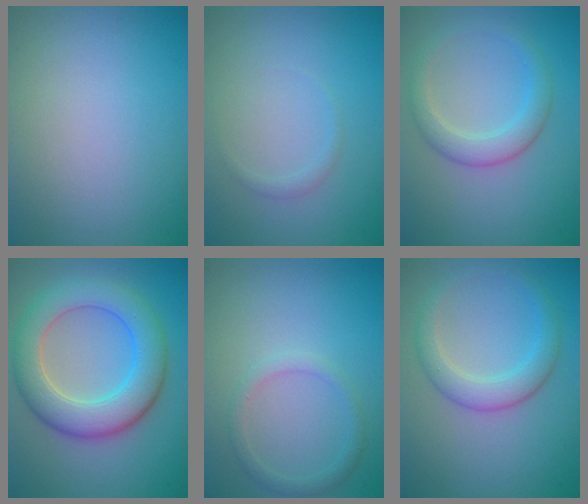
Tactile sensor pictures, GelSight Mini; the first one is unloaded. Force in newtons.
{"total": 0.7, "press": 0.7, "slide": 0.0}
{"total": 3.0, "press": 3.0, "slide": 0.1}
{"total": 7.4, "press": 7.4, "slide": 0.4}
{"total": 1.6, "press": 1.6, "slide": 0.1}
{"total": 3.3, "press": 3.3, "slide": 0.1}